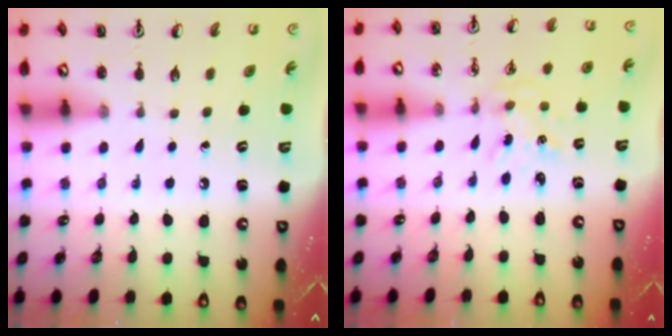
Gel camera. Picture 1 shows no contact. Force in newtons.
{"total": 1.7, "press": 1.7, "slide": 0.3}